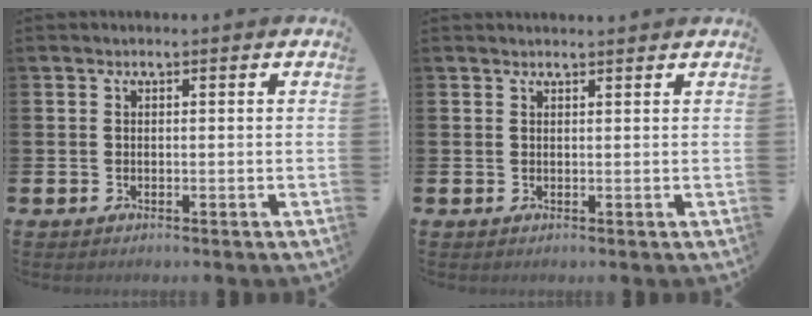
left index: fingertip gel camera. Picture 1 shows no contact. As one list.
[{"total": 1.1, "force": [1.1, 0.0, 0.1], "torque": [0.008, -0.006, 0.019]}]